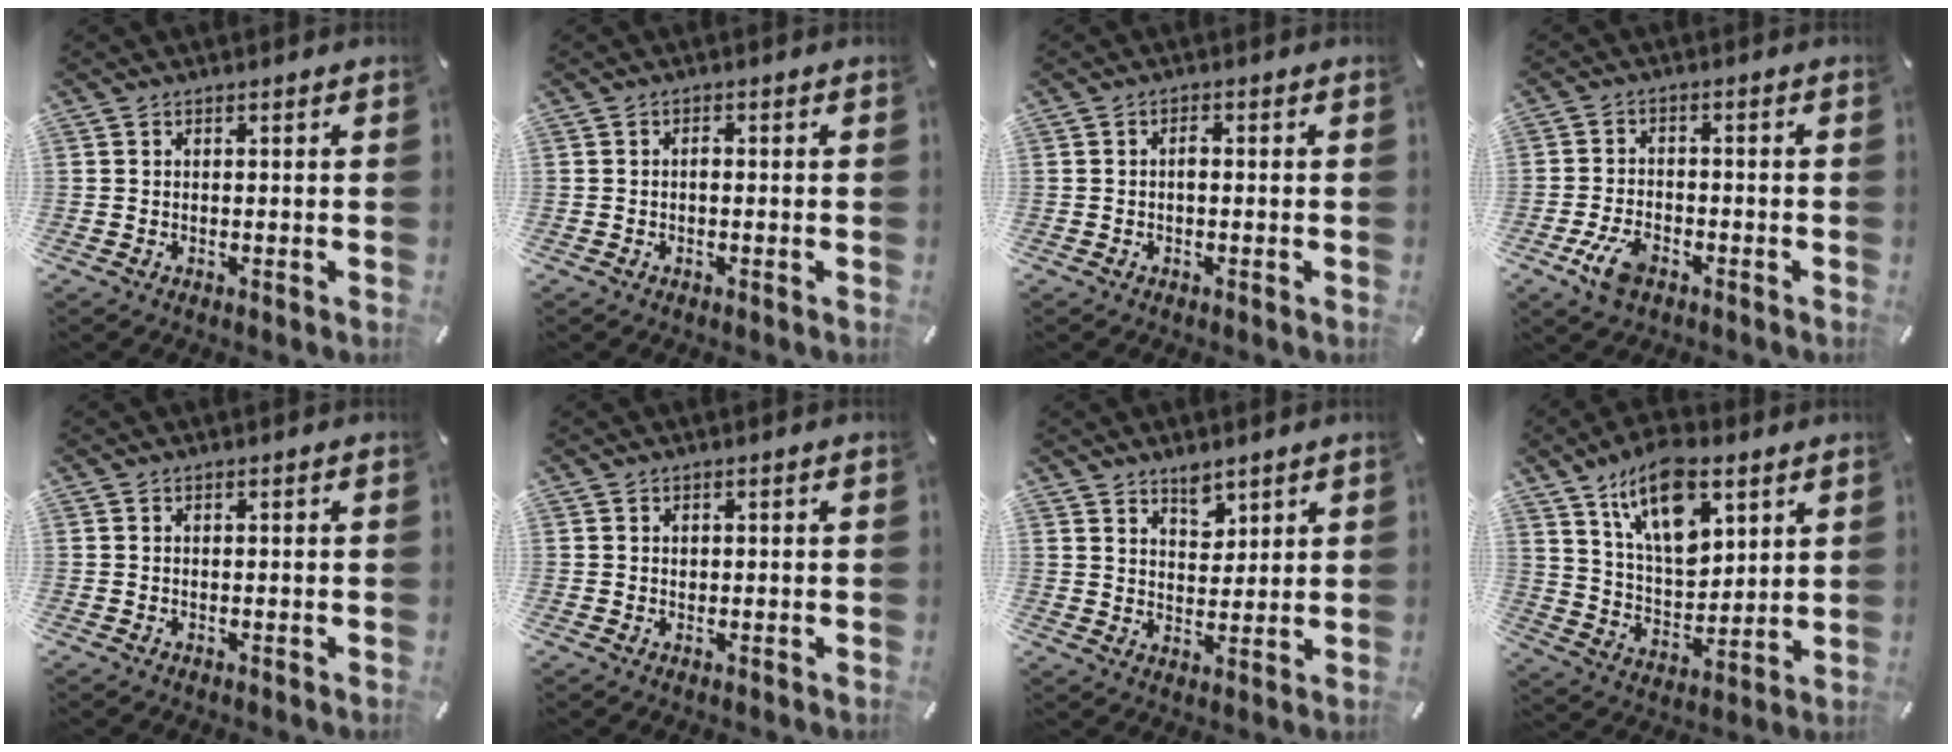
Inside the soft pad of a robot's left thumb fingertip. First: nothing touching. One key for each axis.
{"total": 1.0, "fx": -0.2, "fy": 0.5, "fz": 0.8, "tx": -0.018, "ty": 0.002, "tz": -0.005}
{"total": 1.3, "fx": -0.3, "fy": 0.5, "fz": 1.1, "tx": -0.023, "ty": 0.002, "tz": -0.007}
{"total": 6.5, "fx": -3.4, "fy": 3.6, "fz": 4.2, "tx": -0.096, "ty": 0.011, "tz": -0.065}
{"total": 0.0}
{"total": 0.6, "fx": 0.1, "fy": 0.6, "fz": 0.2, "tx": 0.004, "ty": -0.001, "tz": 0.001}
{"total": 5.0, "fx": 4.0, "fy": 2.8, "fz": 1.1, "tx": 0.000, "ty": -0.028, "tz": 0.070}
{"total": 16.2, "fx": 9.2, "fy": 8.6, "fz": 10.1, "tx": -0.184, "ty": -0.033, "tz": 0.165}